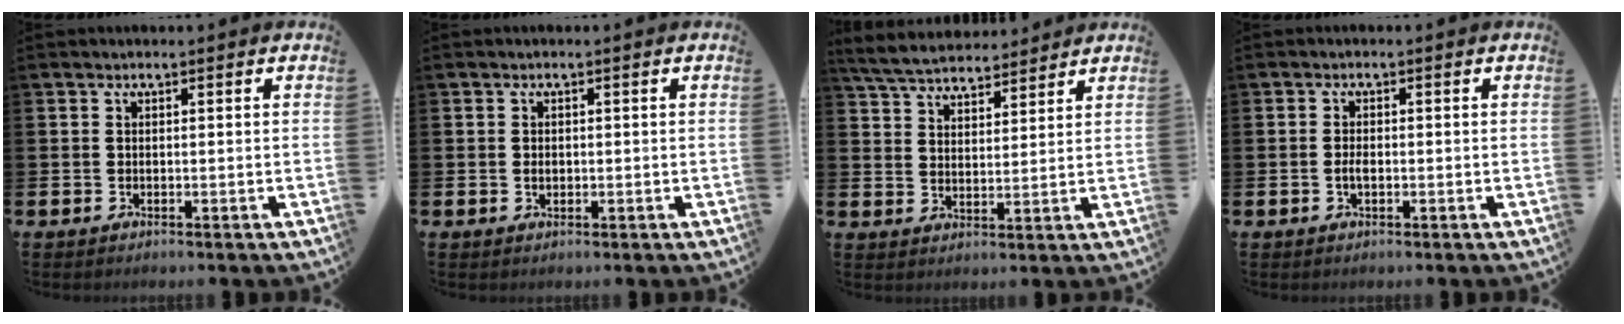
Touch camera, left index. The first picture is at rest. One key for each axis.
{"total": 0.9, "fx": 0.0, "fy": 0.7, "fz": 0.5, "tx": -0.012, "ty": 0.006, "tz": -0.002}
{"total": 5.7, "fx": 5.5, "fy": 1.2, "fz": 0.9, "tx": -0.042, "ty": -0.022, "tz": 0.101}
{"total": 1.5, "fx": -0.3, "fy": 0.7, "fz": 1.3, "tx": -0.024, "ty": 0.001, "tz": -0.007}